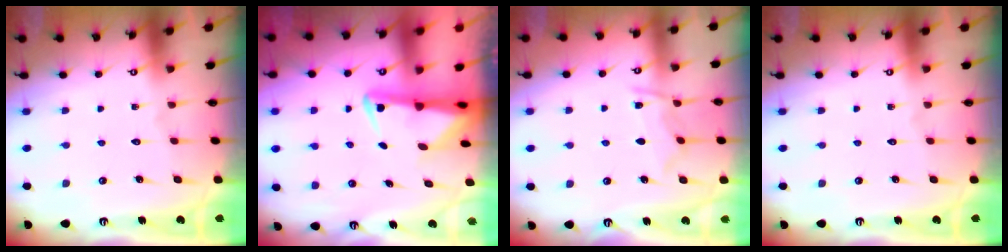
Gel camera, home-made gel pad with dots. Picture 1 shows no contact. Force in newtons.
{"total": 3.3, "press": 3.3, "slide": 0.7}
{"total": 7.5, "press": 7.4, "slide": 0.9}
{"total": 0.0}